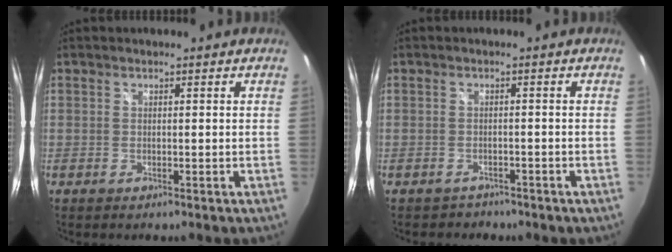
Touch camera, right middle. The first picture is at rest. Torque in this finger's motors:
{"motor_torque": [-0.21, -0.19, -0.06, -0.01]}